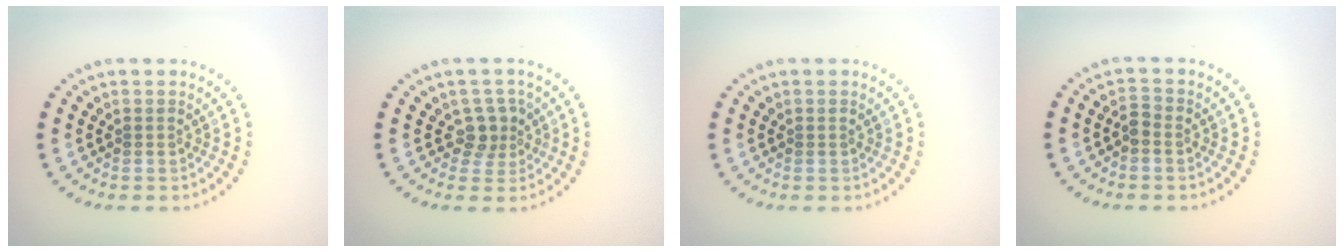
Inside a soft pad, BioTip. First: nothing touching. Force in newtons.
{"total": 2.3, "press": 1.7, "slide": 1.5}
{"total": 0.0}
{"total": 1.0, "press": 0.9, "slide": 0.3}